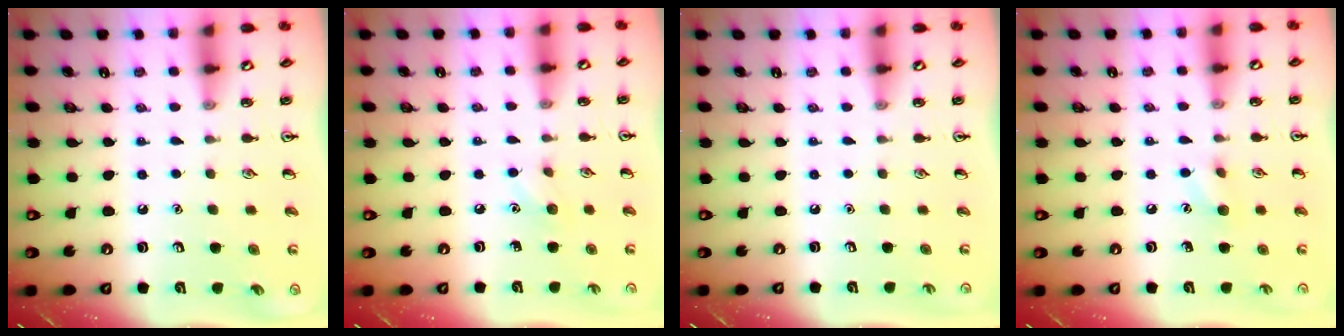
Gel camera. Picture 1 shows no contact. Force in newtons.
{"total": 5.1, "press": 4.8, "slide": 1.6}
{"total": 0.0}
{"total": 6.2, "press": 6.0, "slide": 1.5}